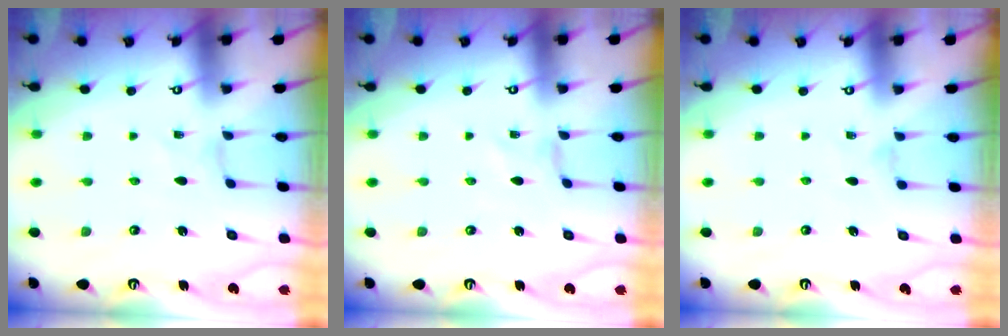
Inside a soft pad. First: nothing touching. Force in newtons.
{"total": 0.5, "press": 0.5, "slide": 0.2}
{"total": 0.0}